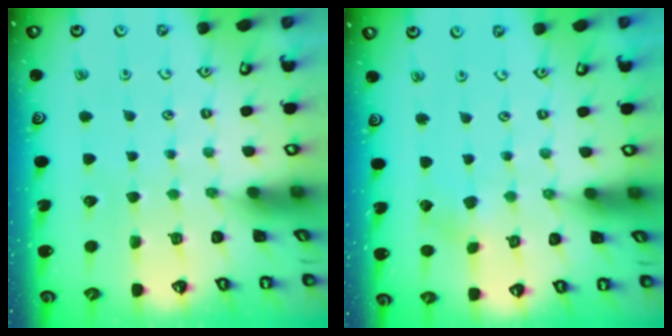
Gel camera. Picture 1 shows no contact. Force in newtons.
{"total": 1.6, "press": 1.6, "slide": 0.2}